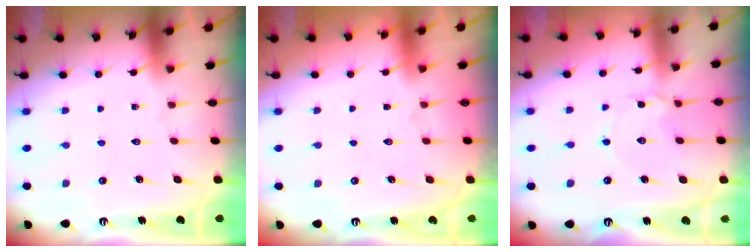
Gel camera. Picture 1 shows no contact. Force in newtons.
{"total": 1.5, "press": 1.5, "slide": 0.1}
{"total": 2.8, "press": 2.8, "slide": 0.3}